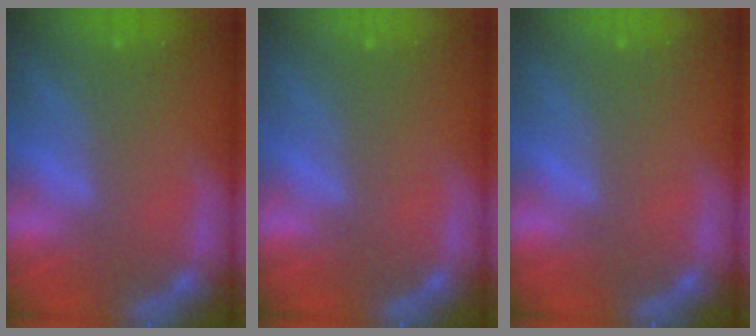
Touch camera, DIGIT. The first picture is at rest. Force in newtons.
{"total": 0.0}
{"total": 0.0}